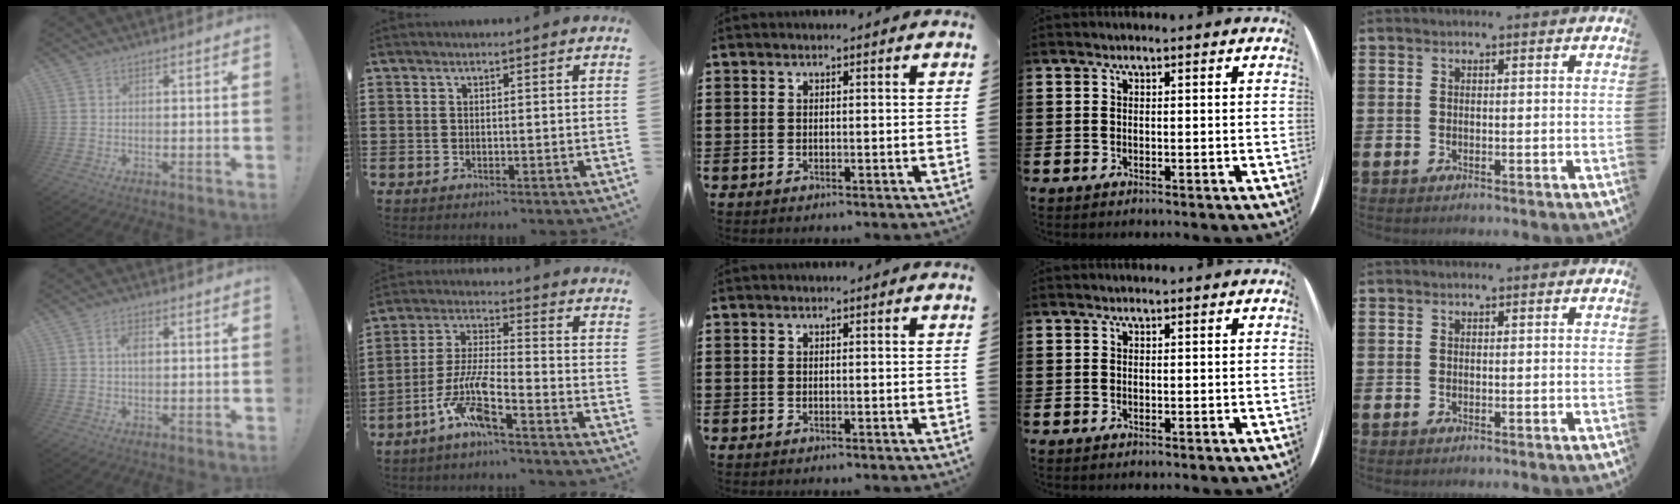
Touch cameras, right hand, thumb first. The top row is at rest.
{"thumb": {"total": 2.9, "force": [0.5, 1.7, 2.3], "torque": [-0.039, 0.003, 0.005]}, "index": {"total": 8.9, "force": [-6.0, 1.1, 6.4], "torque": [-0.155, -0.013, -0.120]}}